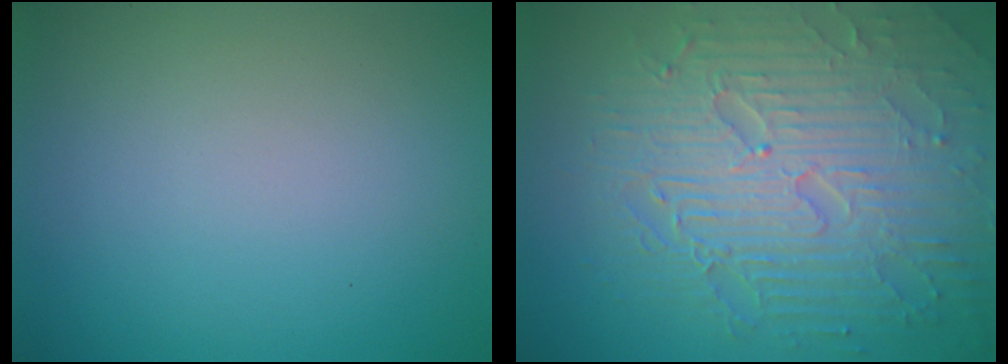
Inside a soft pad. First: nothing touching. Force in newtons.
{"total": 9.0, "press": 6.4, "slide": 6.4}